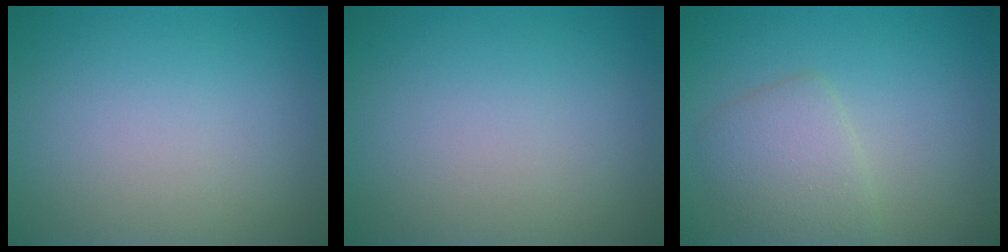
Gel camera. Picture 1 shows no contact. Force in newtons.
{"total": 0.0}
{"total": 2.9, "press": 2.9, "slide": 0.2}